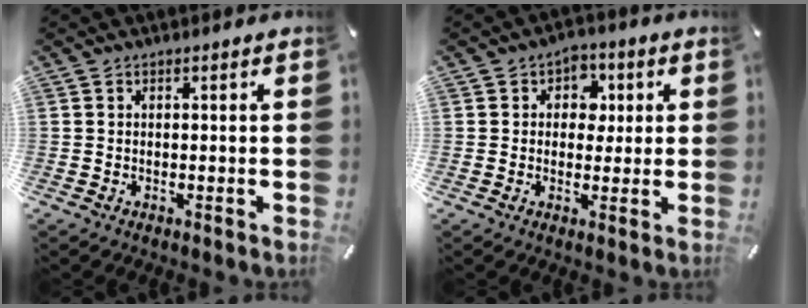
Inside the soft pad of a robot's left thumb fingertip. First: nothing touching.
{"total": 5.7, "force": [0.7, 5.1, 2.5], "torque": [-0.022, 0.002, 0.002]}